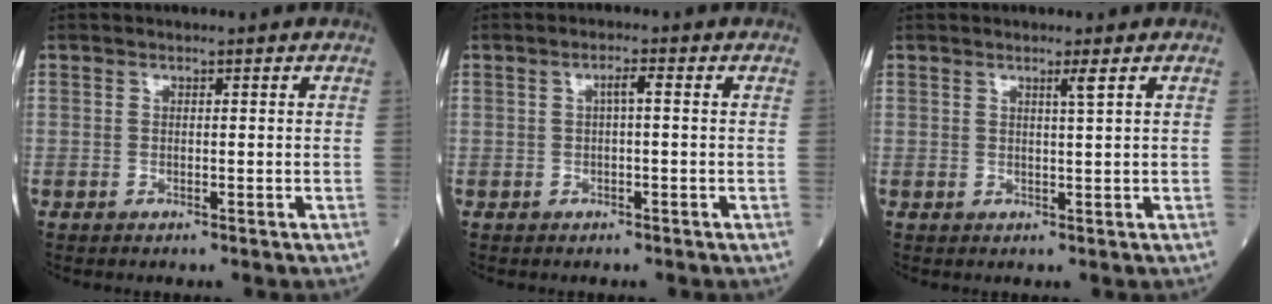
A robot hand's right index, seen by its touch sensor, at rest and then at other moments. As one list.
[{"total": 1.7, "force": [0.1, 0.2, 1.7], "torque": [-0.026, 0.005, 0.001]}, {"total": 1.5, "force": [0.8, -0.5, 1.1], "torque": [-0.026, -0.007, 0.016]}]